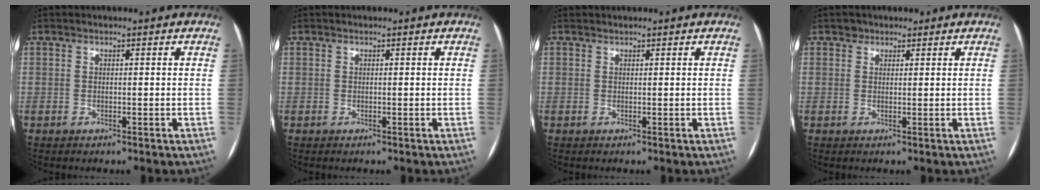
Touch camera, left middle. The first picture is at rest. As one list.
[{"total": 0.0}, {"total": 2.0, "force": [-0.4, -1.6, -1.1], "torque": [0.015, 0.000, -0.001]}, {"total": 1.4, "force": [0.9, 1.0, 0.0], "torque": [0.010, 0.002, 0.008]}]